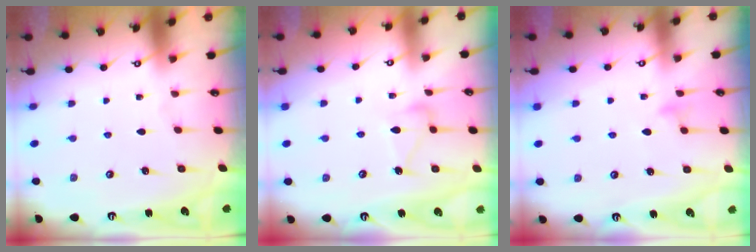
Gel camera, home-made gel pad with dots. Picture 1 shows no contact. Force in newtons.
{"total": 9.0, "press": 9.0, "slide": 0.5}
{"total": 7.6, "press": 7.6, "slide": 0.7}